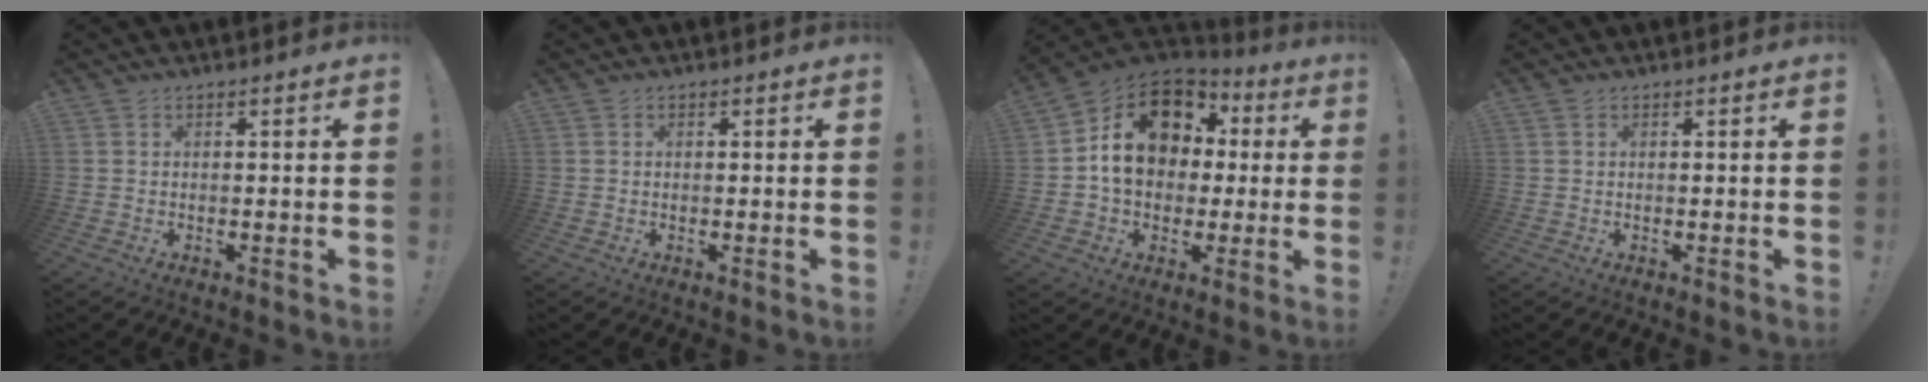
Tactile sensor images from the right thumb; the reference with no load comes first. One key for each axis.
{"total": 0.0}
{"total": 17.0, "fx": 2.9, "fy": 13.3, "fz": 10.1, "tx": -0.147, "ty": 0.008, "tz": 0.061}
{"total": 0.0}